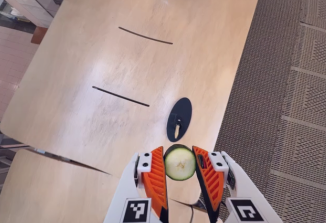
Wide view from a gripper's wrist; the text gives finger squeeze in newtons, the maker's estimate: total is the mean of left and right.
{"total": 8.6, "left": 8.4, "right": 8.9}